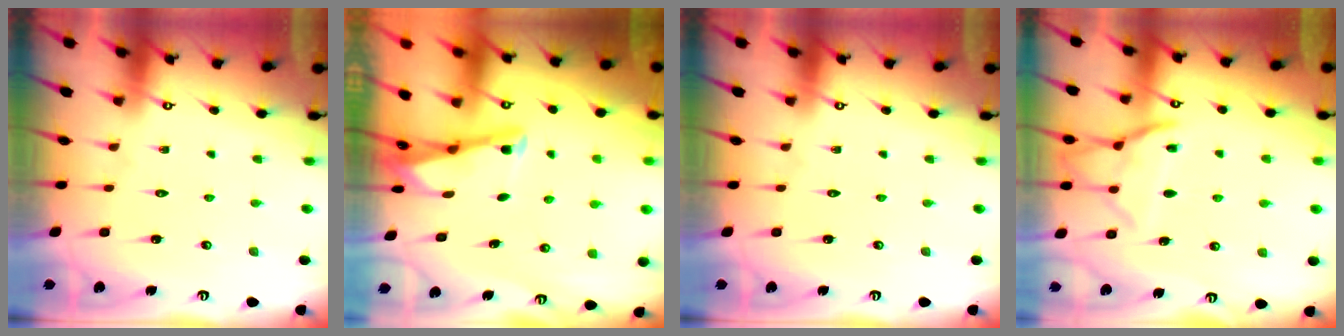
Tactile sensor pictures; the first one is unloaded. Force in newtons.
{"total": 2.8, "press": 2.7, "slide": 0.4}
{"total": 0.0}
{"total": 11.4, "press": 11.4, "slide": 1.2}